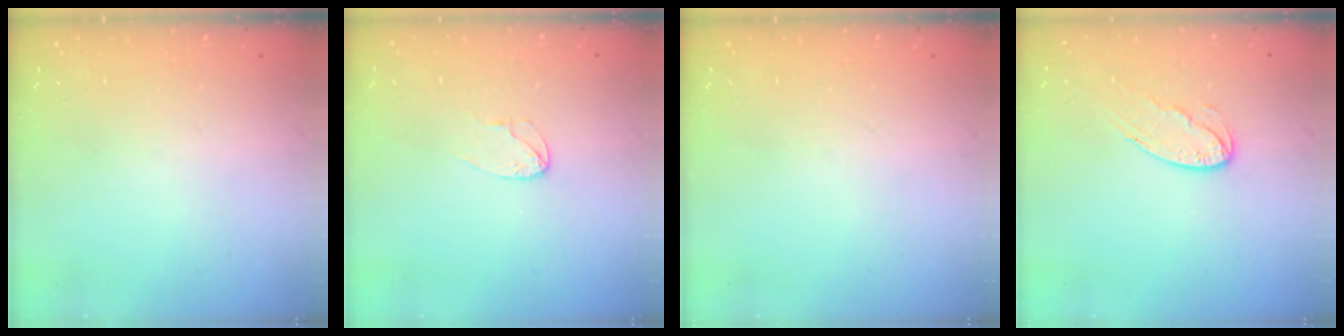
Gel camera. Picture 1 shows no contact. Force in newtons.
{"total": 4.0, "press": 3.9, "slide": 0.3}
{"total": 0.0}
{"total": 8.4, "press": 8.4, "slide": 0.4}